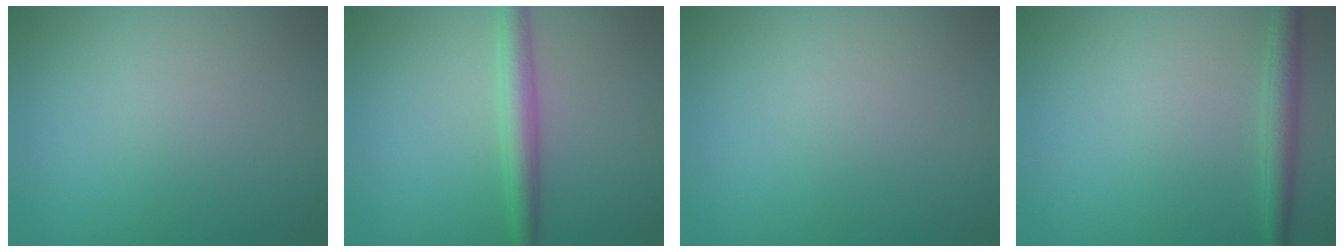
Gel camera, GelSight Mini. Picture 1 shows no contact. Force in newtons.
{"total": 3.0, "press": 3.0, "slide": 0.1}
{"total": 0.0}
{"total": 2.2, "press": 2.2, "slide": 0.1}